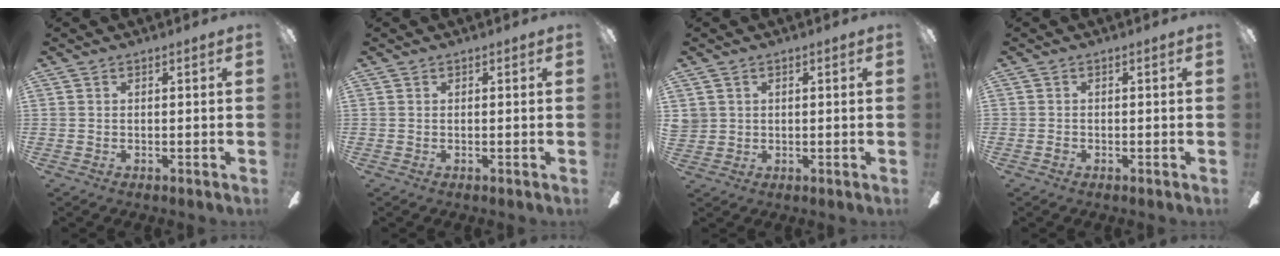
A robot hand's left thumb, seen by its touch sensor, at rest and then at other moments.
{"total": 0.0}
{"total": 2.6, "force": [1.3, 2.3, 0.0], "torque": [0.001, 0.001, 0.024]}
{"total": 0.8, "force": [-0.5, 0.5, 0.3], "torque": [-0.004, 0.001, -0.010]}